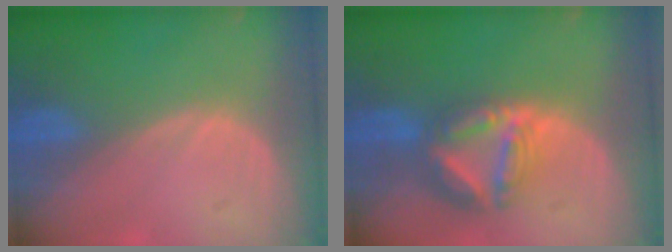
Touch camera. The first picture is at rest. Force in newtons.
{"total": 8.0, "press": 7.0, "slide": 4.0}